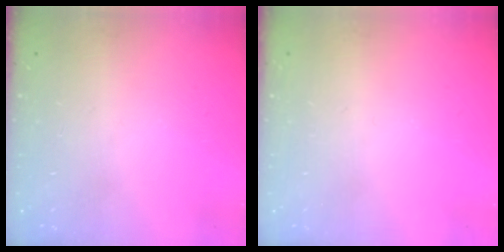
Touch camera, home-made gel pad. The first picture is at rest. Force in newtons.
{"total": 0.0}